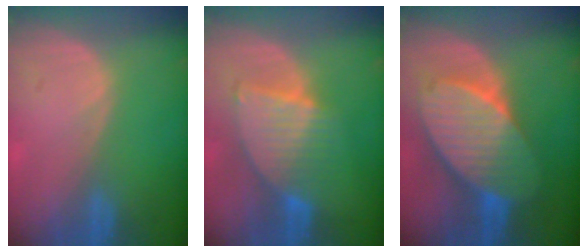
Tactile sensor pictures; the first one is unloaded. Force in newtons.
{"total": 7.2, "press": 6.8, "slide": 2.3}
{"total": 10.5, "press": 10.5, "slide": 0.6}